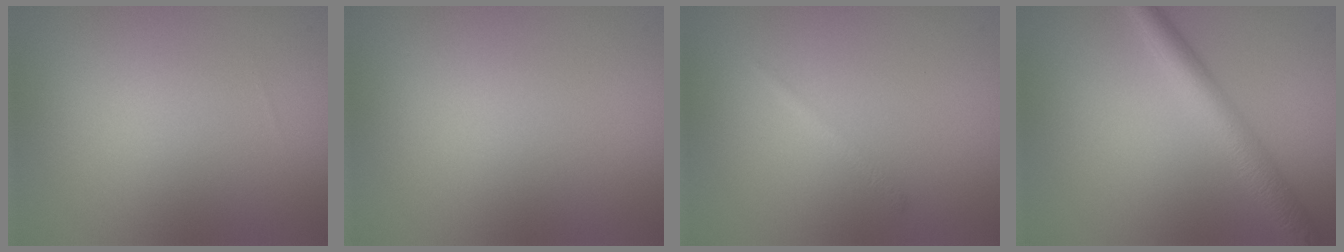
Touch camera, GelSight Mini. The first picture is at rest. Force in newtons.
{"total": 0.0}
{"total": 0.7, "press": 0.7, "slide": 0.0}
{"total": 4.0, "press": 4.0, "slide": 0.0}